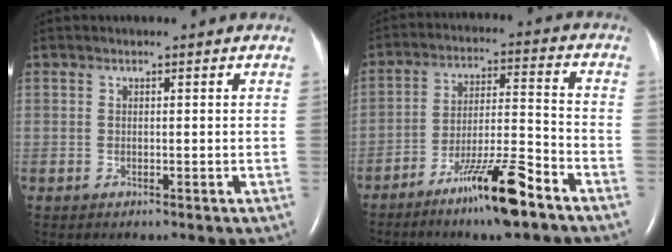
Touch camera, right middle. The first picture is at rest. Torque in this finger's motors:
{"motor_torque": [1.17, -0.97, 0.21, 0.12]}